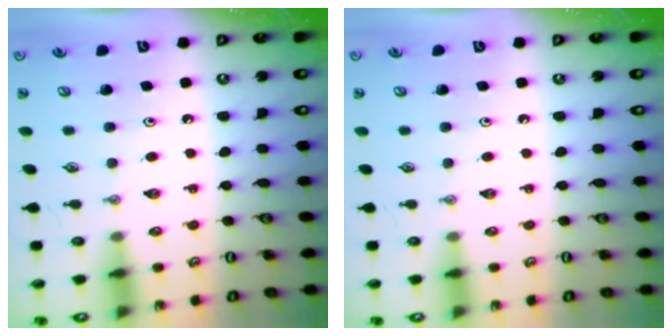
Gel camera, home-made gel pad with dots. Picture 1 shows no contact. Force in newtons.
{"total": 0.0}